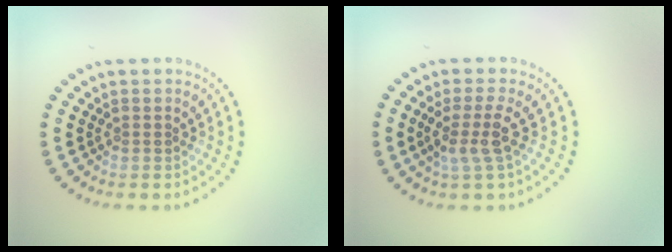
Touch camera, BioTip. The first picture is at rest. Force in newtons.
{"total": 2.5, "press": 1.9, "slide": 1.6}